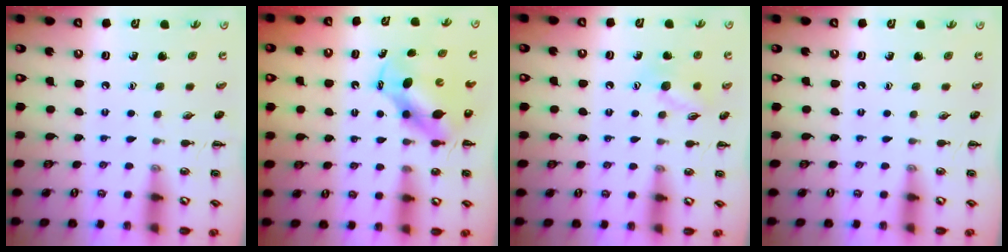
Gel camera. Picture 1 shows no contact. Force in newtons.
{"total": 5.9, "press": 5.8, "slide": 1.1}
{"total": 9.1, "press": 9.1, "slide": 0.6}
{"total": 0.0}